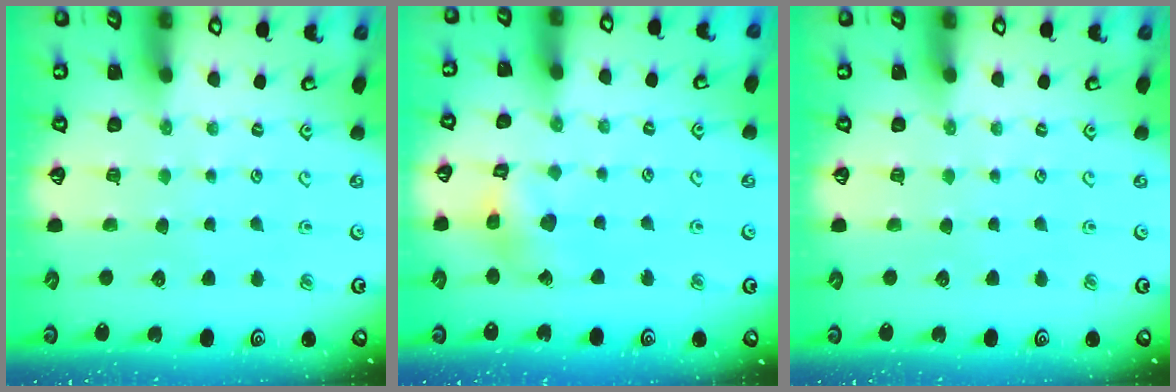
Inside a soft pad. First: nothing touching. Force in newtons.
{"total": 8.4, "press": 8.4, "slide": 0.9}
{"total": 0.0}